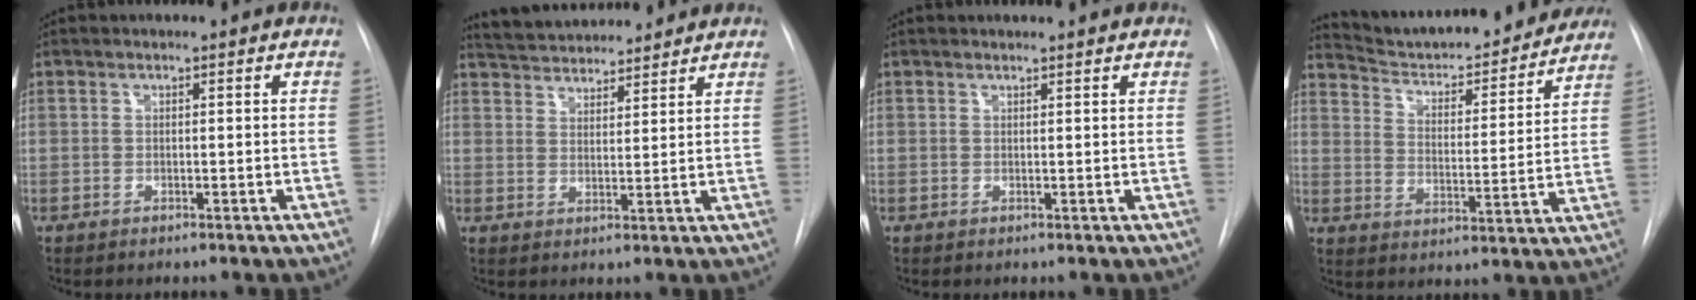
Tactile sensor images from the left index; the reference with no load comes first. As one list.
[{"total": 10.1, "force": [9.5, 2.2, 2.7], "torque": [-0.042, 0.018, 0.147]}, {"total": 1.4, "force": [1.4, 0.0, 0.2], "torque": [-0.008, 0.004, 0.014]}, {"total": 20.4, "force": [18.9, 3.5, 6.6], "torque": [-0.092, -0.026, 0.262]}]